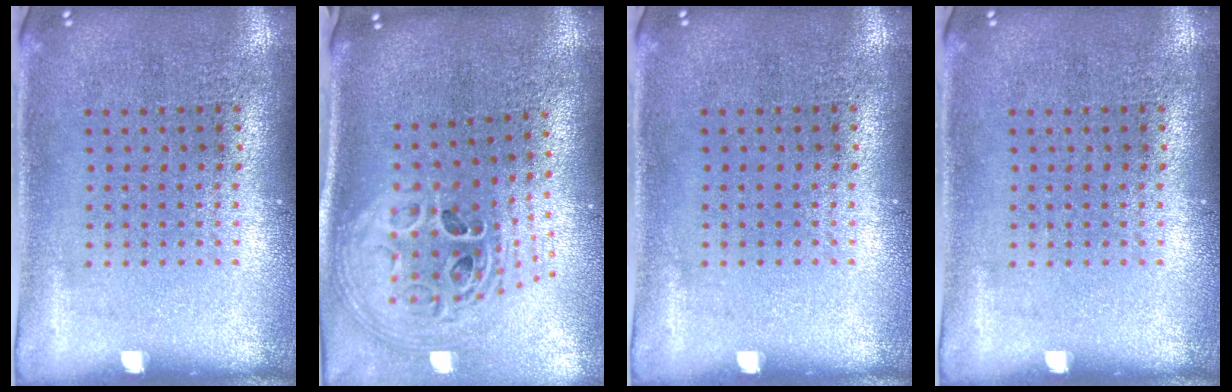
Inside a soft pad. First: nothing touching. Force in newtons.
{"total": 3.0, "press": 2.1, "slide": 2.1}
{"total": 0.0}
{"total": 0.0}